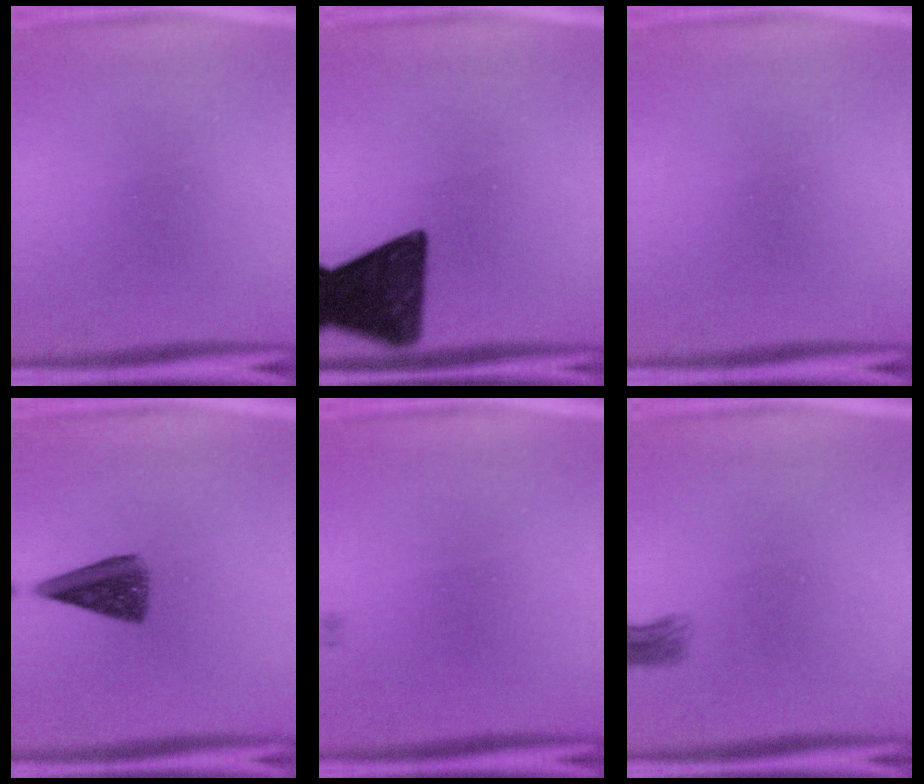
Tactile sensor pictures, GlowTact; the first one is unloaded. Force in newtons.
{"total": 13.8}
{"total": 0.0}
{"total": 5.6}
{"total": 0.6}
{"total": 1.6}